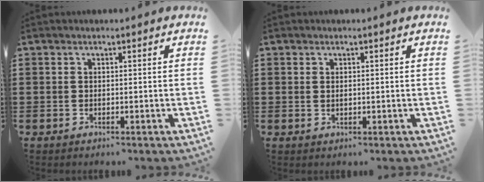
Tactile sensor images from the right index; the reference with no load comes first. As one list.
[{"total": 0.6, "force": [0.3, 0.3, 0.4], "torque": [-0.009, 0.003, 0.005]}]